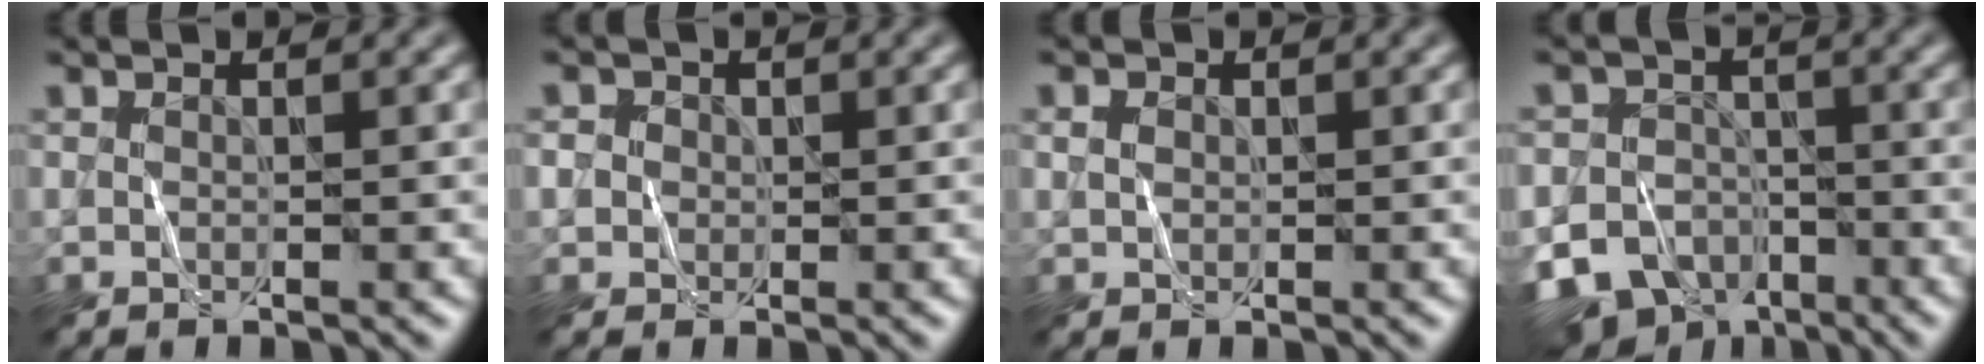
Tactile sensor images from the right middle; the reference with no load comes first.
{"total": 2.4, "force": [0.5, 2.2, 0.9], "torque": [-0.002, 0.011, -0.003]}
{"total": 1.0, "force": [0.2, 0.8, 0.5], "torque": [-0.011, 0.002, 0.003]}
{"total": 11.7, "force": [-7.5, 8.4, 3.2], "torque": [-0.046, -0.044, -0.130]}